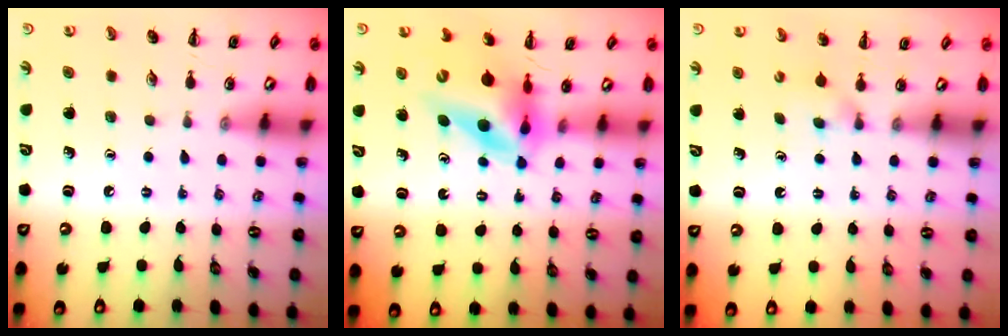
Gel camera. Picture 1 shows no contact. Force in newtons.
{"total": 9.8, "press": 9.3, "slide": 3.0}
{"total": 2.4, "press": 2.1, "slide": 1.0}